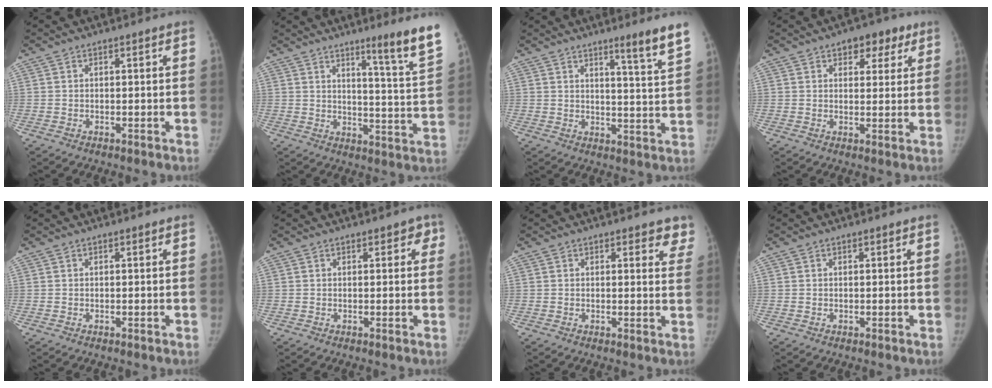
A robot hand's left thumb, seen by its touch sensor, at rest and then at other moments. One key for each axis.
{"total": 11.7, "fx": 8.0, "fy": -0.7, "fz": 8.6, "tx": -0.108, "ty": -0.071, "tz": 0.109}
{"total": 7.6, "fx": 5.4, "fy": -0.5, "fz": 5.4, "tx": -0.068, "ty": -0.047, "tz": 0.076}
{"total": 6.6, "fx": 3.6, "fy": 4.0, "fz": 3.8, "tx": -0.007, "ty": -0.009, "tz": 0.043}
{"total": 0.0}
{"total": 2.2, "fx": 1.1, "fy": 1.4, "fz": 1.4, "tx": 0.011, "ty": 0.002, "tz": 0.008}
{"total": 4.9, "fx": 4.0, "fy": 2.1, "fz": 1.8, "tx": 0.019, "ty": -0.019, "tz": 0.032}
{"total": 0.0}